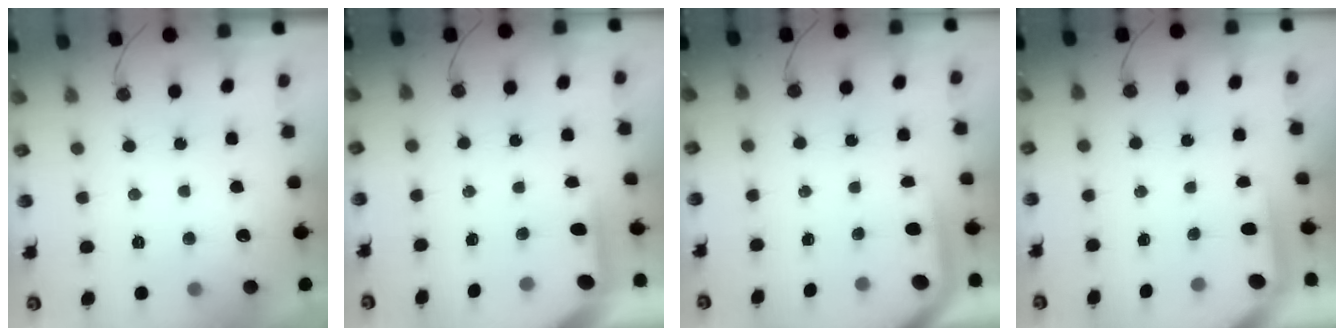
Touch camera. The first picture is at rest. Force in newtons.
{"total": 3.8, "press": 3.8, "slide": 0.2}
{"total": 2.7, "press": 2.7, "slide": 0.4}
{"total": 3.5, "press": 3.5, "slide": 0.2}